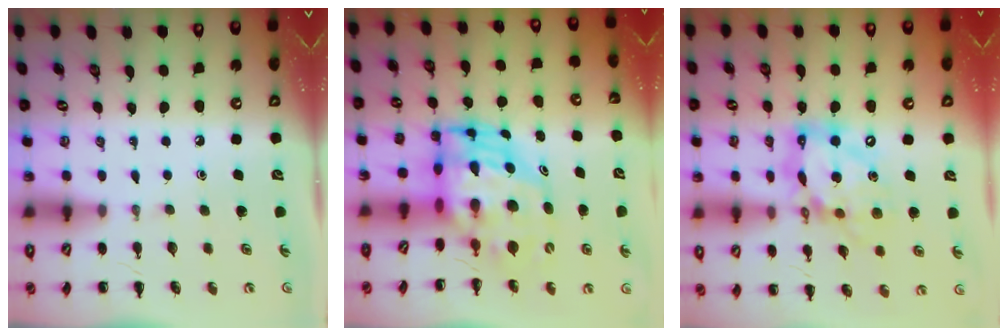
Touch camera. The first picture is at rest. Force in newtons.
{"total": 8.6, "press": 8.3, "slide": 2.2}
{"total": 14.0, "press": 13.6, "slide": 3.6}